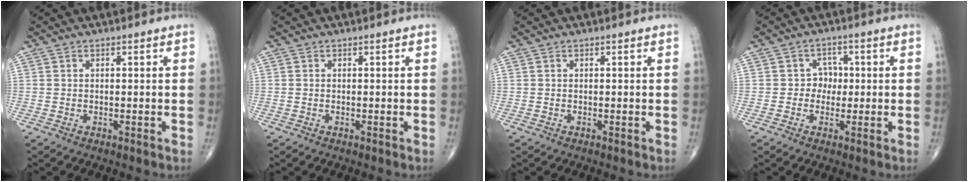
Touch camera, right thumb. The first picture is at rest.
{"total": 0.0}
{"total": 0.0}
{"total": 3.5, "force": [-0.1, 3.2, 1.5], "torque": [0.008, 0.011, -0.011]}